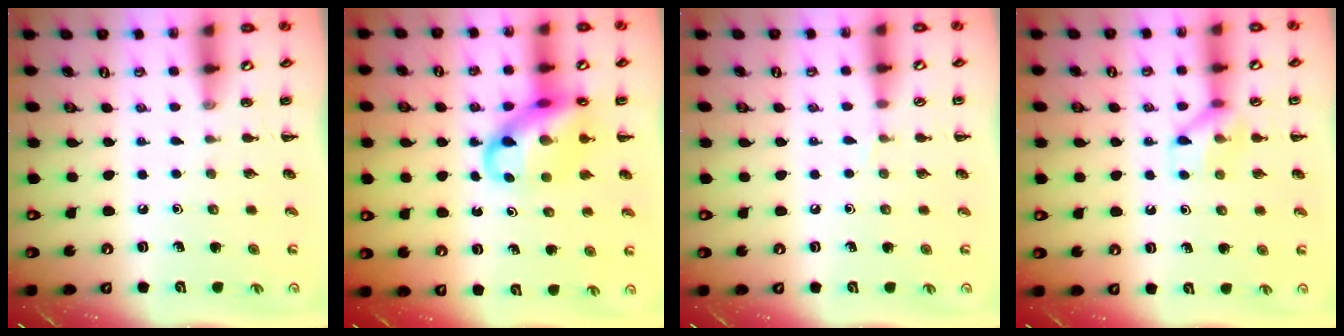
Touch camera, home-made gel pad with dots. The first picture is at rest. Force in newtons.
{"total": 13.7, "press": 13.2, "slide": 3.8}
{"total": 3.1, "press": 2.9, "slide": 1.1}
{"total": 8.7, "press": 8.7, "slide": 0.5}